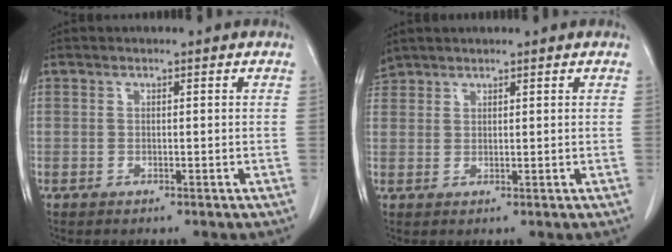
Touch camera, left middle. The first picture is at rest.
{"total": 2.3, "force": [2.2, 0.7, -0.1], "torque": [-0.003, 0.014, 0.045]}